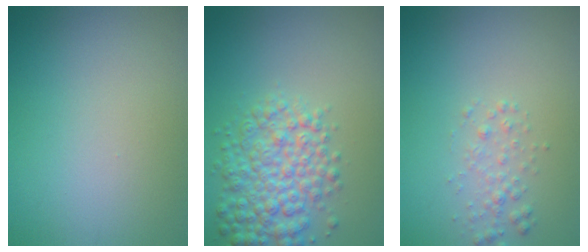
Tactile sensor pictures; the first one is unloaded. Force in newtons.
{"total": 5.8, "press": 5.8, "slide": 0.1}
{"total": 1.6, "press": 1.6, "slide": 0.0}